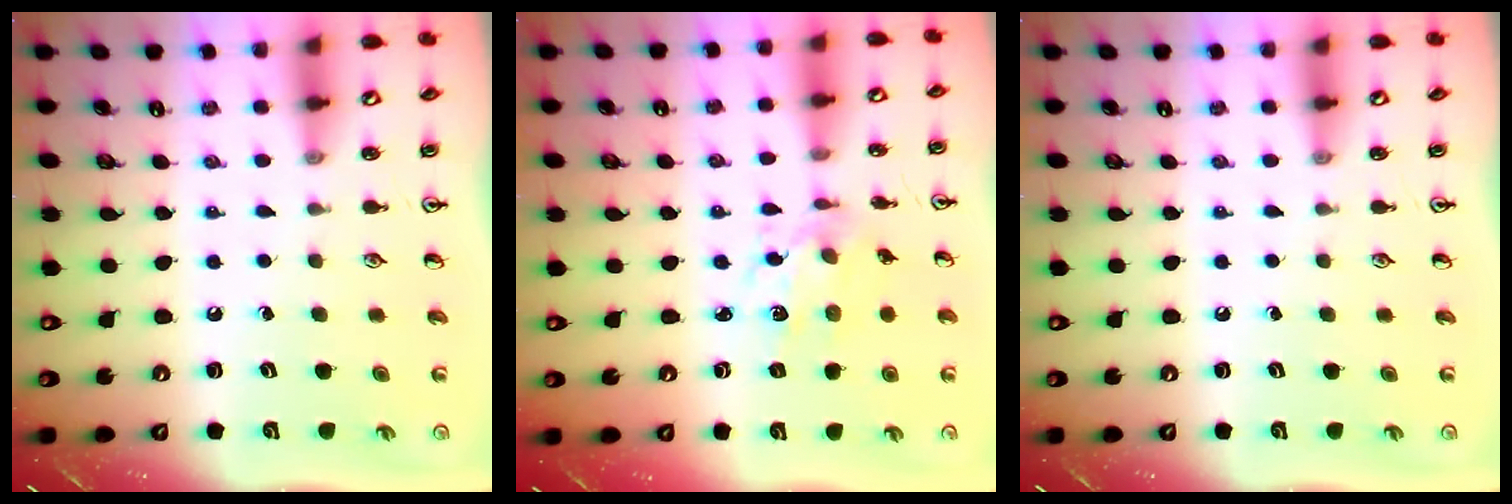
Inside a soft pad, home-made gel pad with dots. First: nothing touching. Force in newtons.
{"total": 6.3, "press": 6.3, "slide": 0.3}
{"total": 0.0}